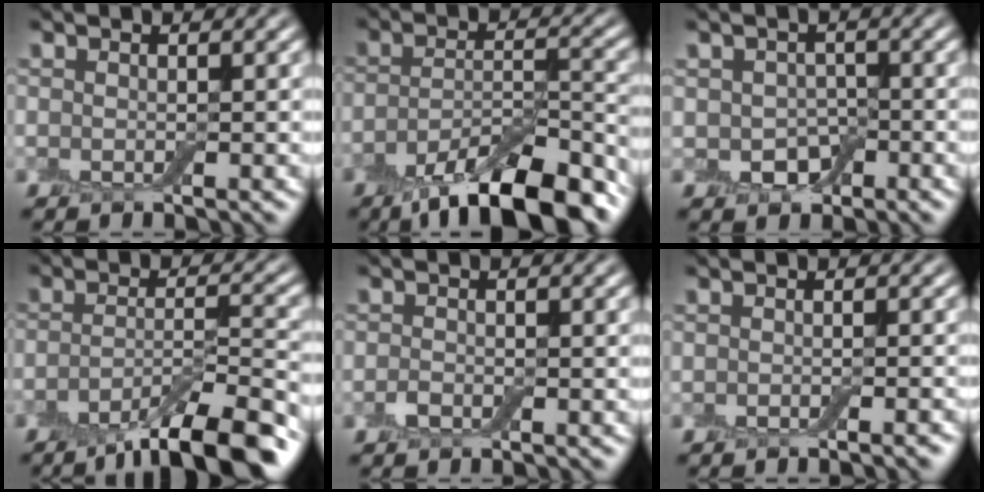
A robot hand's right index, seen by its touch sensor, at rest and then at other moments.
{"total": 10.6, "force": [-7.2, 3.3, 7.0], "torque": [-0.113, -0.010, -0.121]}
{"total": 3.0, "force": [-0.8, 2.3, 1.7], "torque": [-0.030, -0.006, -0.016]}
{"total": 8.7, "force": [-5.6, 2.1, 6.3], "torque": [-0.090, 0.000, -0.096]}
{"total": 0.9, "force": [-0.5, 0.5, 0.5], "torque": [-0.012, 0.000, -0.012]}
{"total": 1.2, "force": [-0.7, 0.2, 0.9], "torque": [-0.006, -0.001, -0.011]}